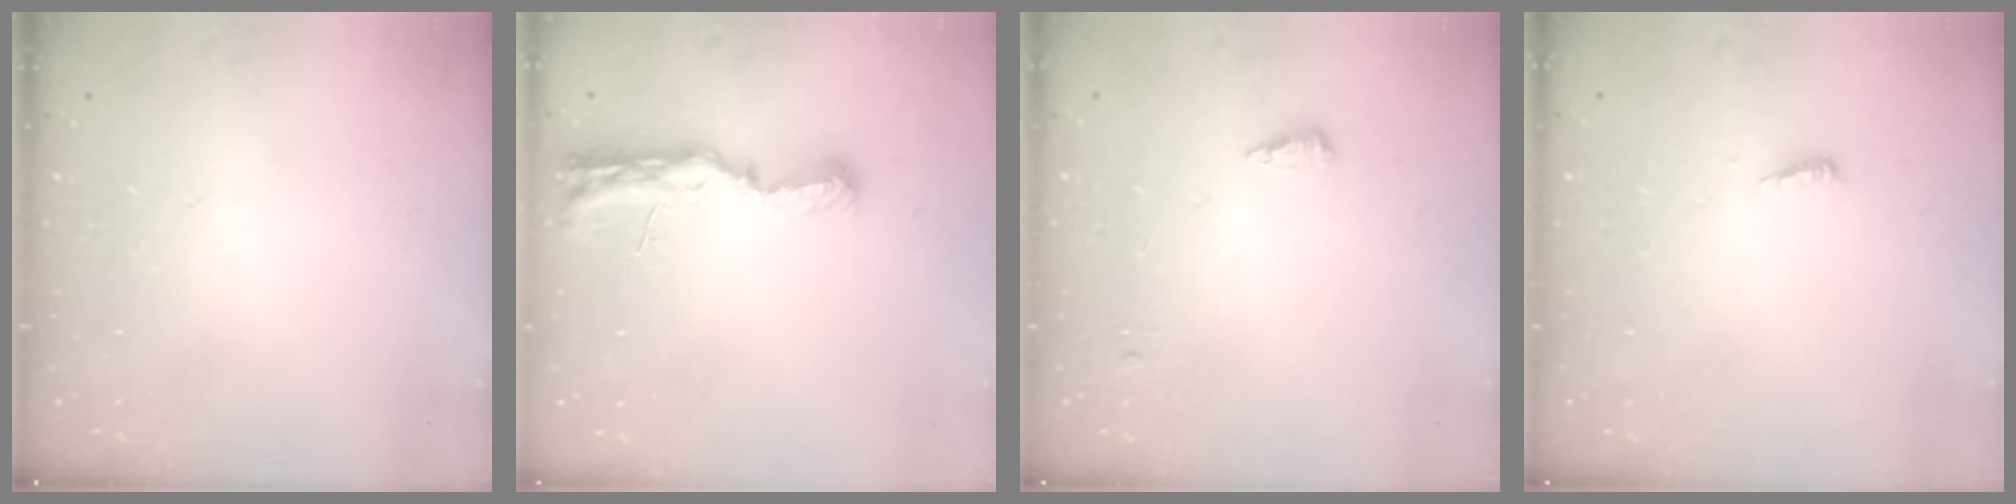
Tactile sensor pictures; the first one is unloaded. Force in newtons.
{"total": 8.3, "press": 8.2, "slide": 0.8}
{"total": 8.7, "press": 5.7, "slide": 6.5}
{"total": 3.9, "press": 3.9, "slide": 0.4}